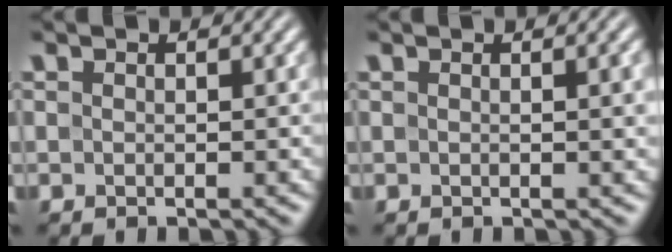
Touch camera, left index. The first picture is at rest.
{"total": 2.6, "force": [0.3, 0.7, 2.5], "torque": [-0.024, 0.006, 0.002]}